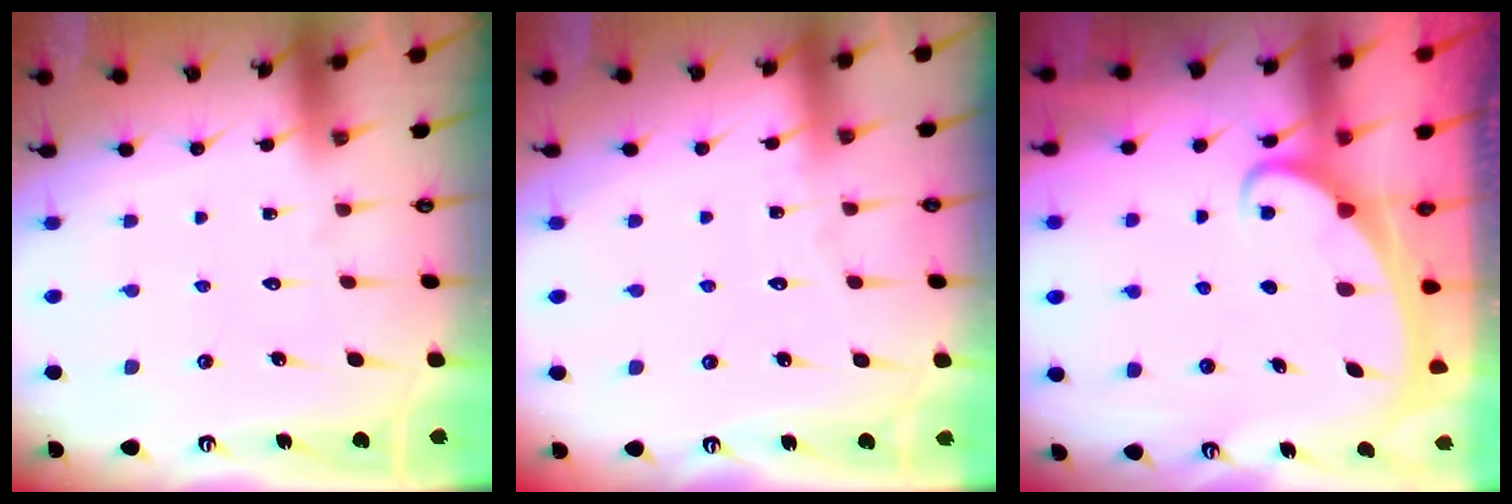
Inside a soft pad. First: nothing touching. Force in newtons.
{"total": 3.1, "press": 3.1, "slide": 0.3}
{"total": 2.1, "press": 2.1, "slide": 0.2}